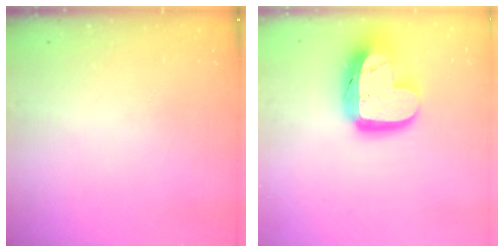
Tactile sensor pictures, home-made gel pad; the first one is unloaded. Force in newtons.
{"total": 18.3, "press": 18.2, "slide": 1.4}